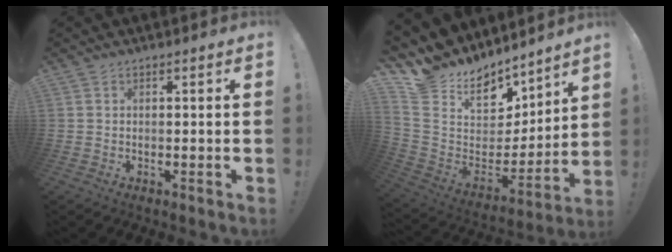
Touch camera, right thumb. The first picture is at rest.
{"total": 14.1, "force": [11.8, 7.4, 2.5], "torque": [-0.049, -0.106, 0.237]}